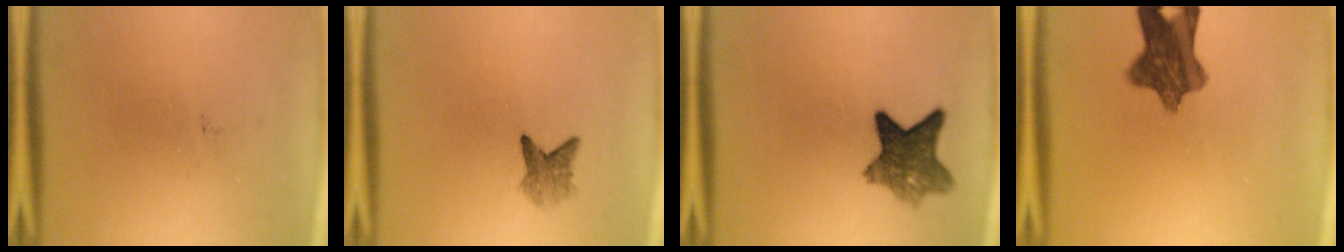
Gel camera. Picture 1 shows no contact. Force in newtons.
{"total": 2.6}
{"total": 7.5}
{"total": 9.1}